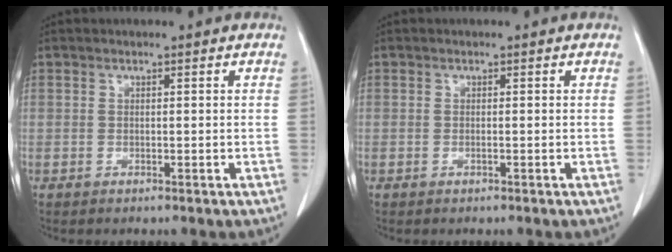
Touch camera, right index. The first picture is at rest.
{"total": 0.0}